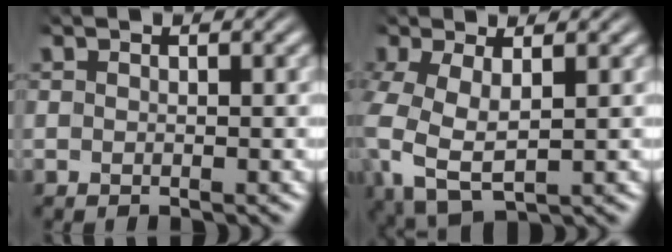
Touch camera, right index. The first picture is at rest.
{"total": 7.6, "force": [-1.3, 5.7, 4.8], "torque": [-0.140, -0.036, -0.004]}